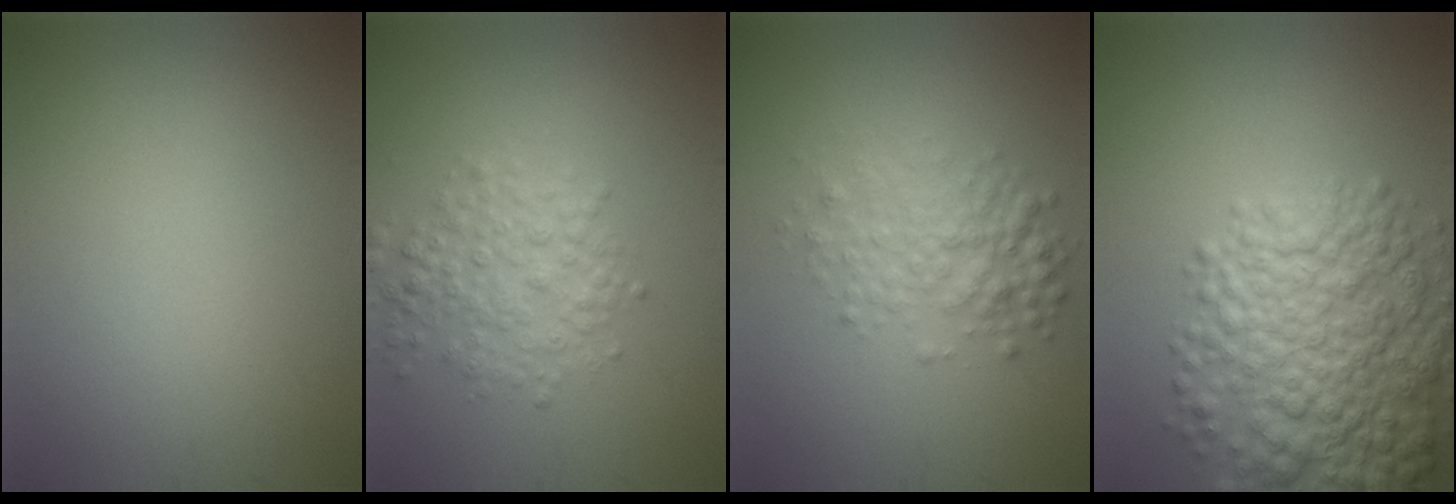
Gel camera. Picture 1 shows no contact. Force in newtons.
{"total": 3.7, "press": 3.7, "slide": 0.1}
{"total": 3.7, "press": 3.7, "slide": 0.1}
{"total": 8.9, "press": 8.9, "slide": 0.3}